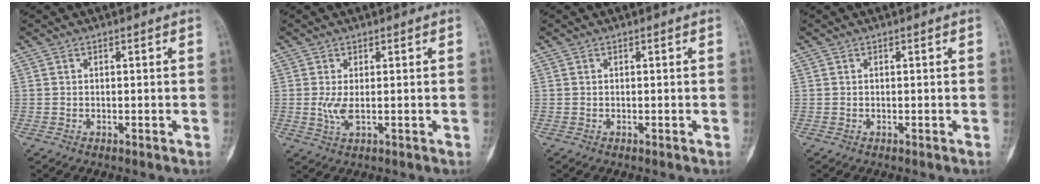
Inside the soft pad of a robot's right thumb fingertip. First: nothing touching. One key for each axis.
{"total": 3.0, "fx": 0.0, "fy": 1.0, "fz": 2.8, "tx": -0.070, "ty": -0.010, "tz": 0.002}
{"total": 0.0}
{"total": 0.0}